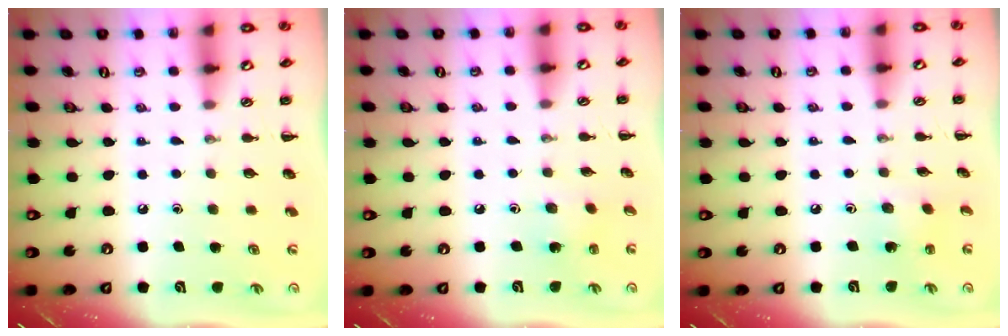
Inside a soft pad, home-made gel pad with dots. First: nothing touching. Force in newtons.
{"total": 3.6, "press": 3.4, "slide": 1.2}
{"total": 1.6, "press": 1.5, "slide": 0.6}